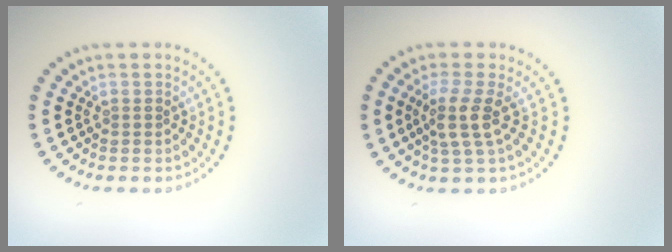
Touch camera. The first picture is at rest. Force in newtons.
{"total": 2.9, "press": 2.3, "slide": 1.7}